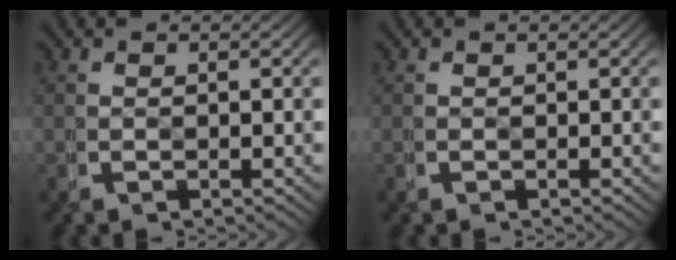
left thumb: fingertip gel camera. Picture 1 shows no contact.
{"total": 0.0}